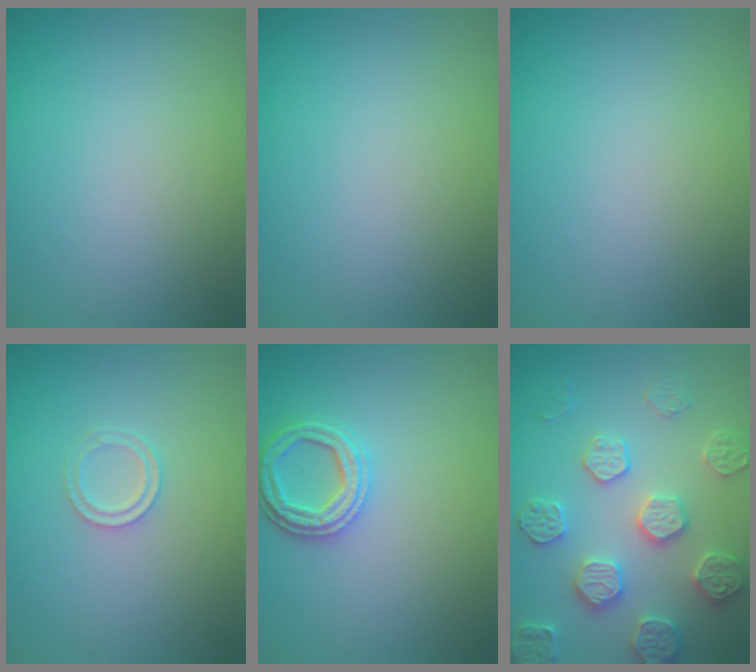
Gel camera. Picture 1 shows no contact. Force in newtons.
{"total": 0.0}
{"total": 0.0}
{"total": 1.4, "press": 1.4, "slide": 0.3}
{"total": 3.1, "press": 2.8, "slide": 1.3}
{"total": 4.9, "press": 4.9, "slide": 0.4}